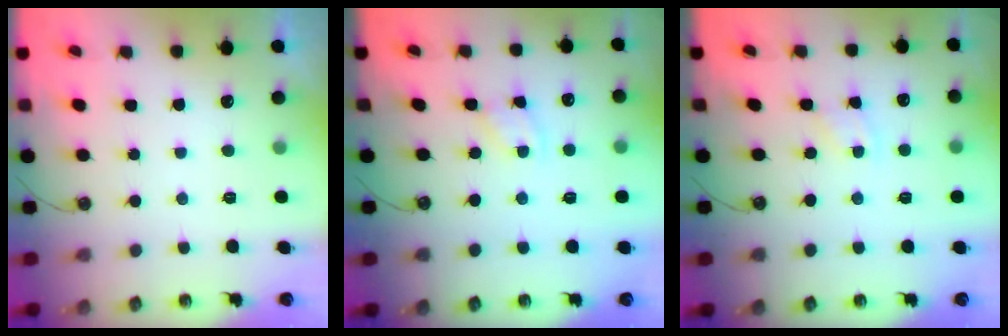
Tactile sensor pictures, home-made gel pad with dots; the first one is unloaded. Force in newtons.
{"total": 1.7, "press": 1.7, "slide": 0.3}
{"total": 2.9, "press": 2.9, "slide": 0.5}